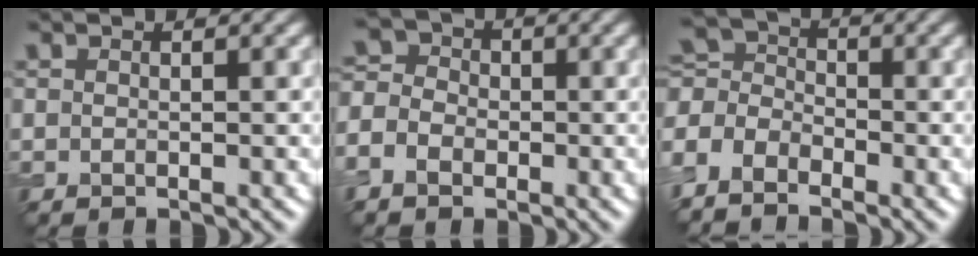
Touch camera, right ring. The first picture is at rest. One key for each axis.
{"total": 4.5, "fx": -1.8, "fy": 3.6, "fz": 1.9, "tx": -0.031, "ty": 0.001, "tz": -0.045}
{"total": 4.7, "fx": -3.3, "fy": 2.5, "fz": 2.2, "tx": -0.047, "ty": 0.006, "tz": -0.080}